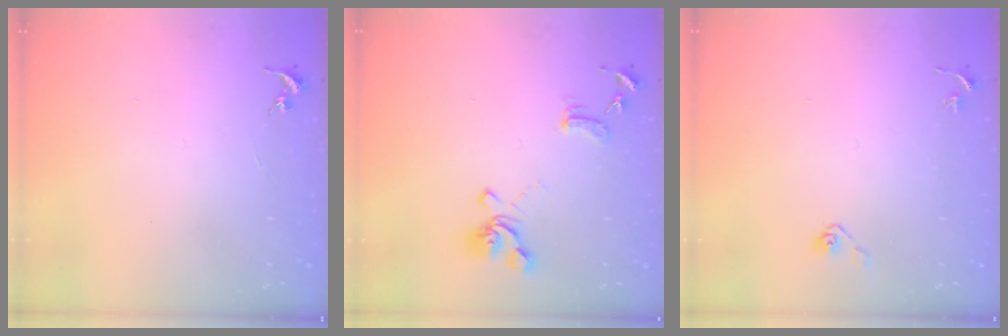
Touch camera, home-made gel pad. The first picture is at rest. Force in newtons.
{"total": 13.1, "press": 13.0, "slide": 1.2}
{"total": 3.9, "press": 3.4, "slide": 1.9}